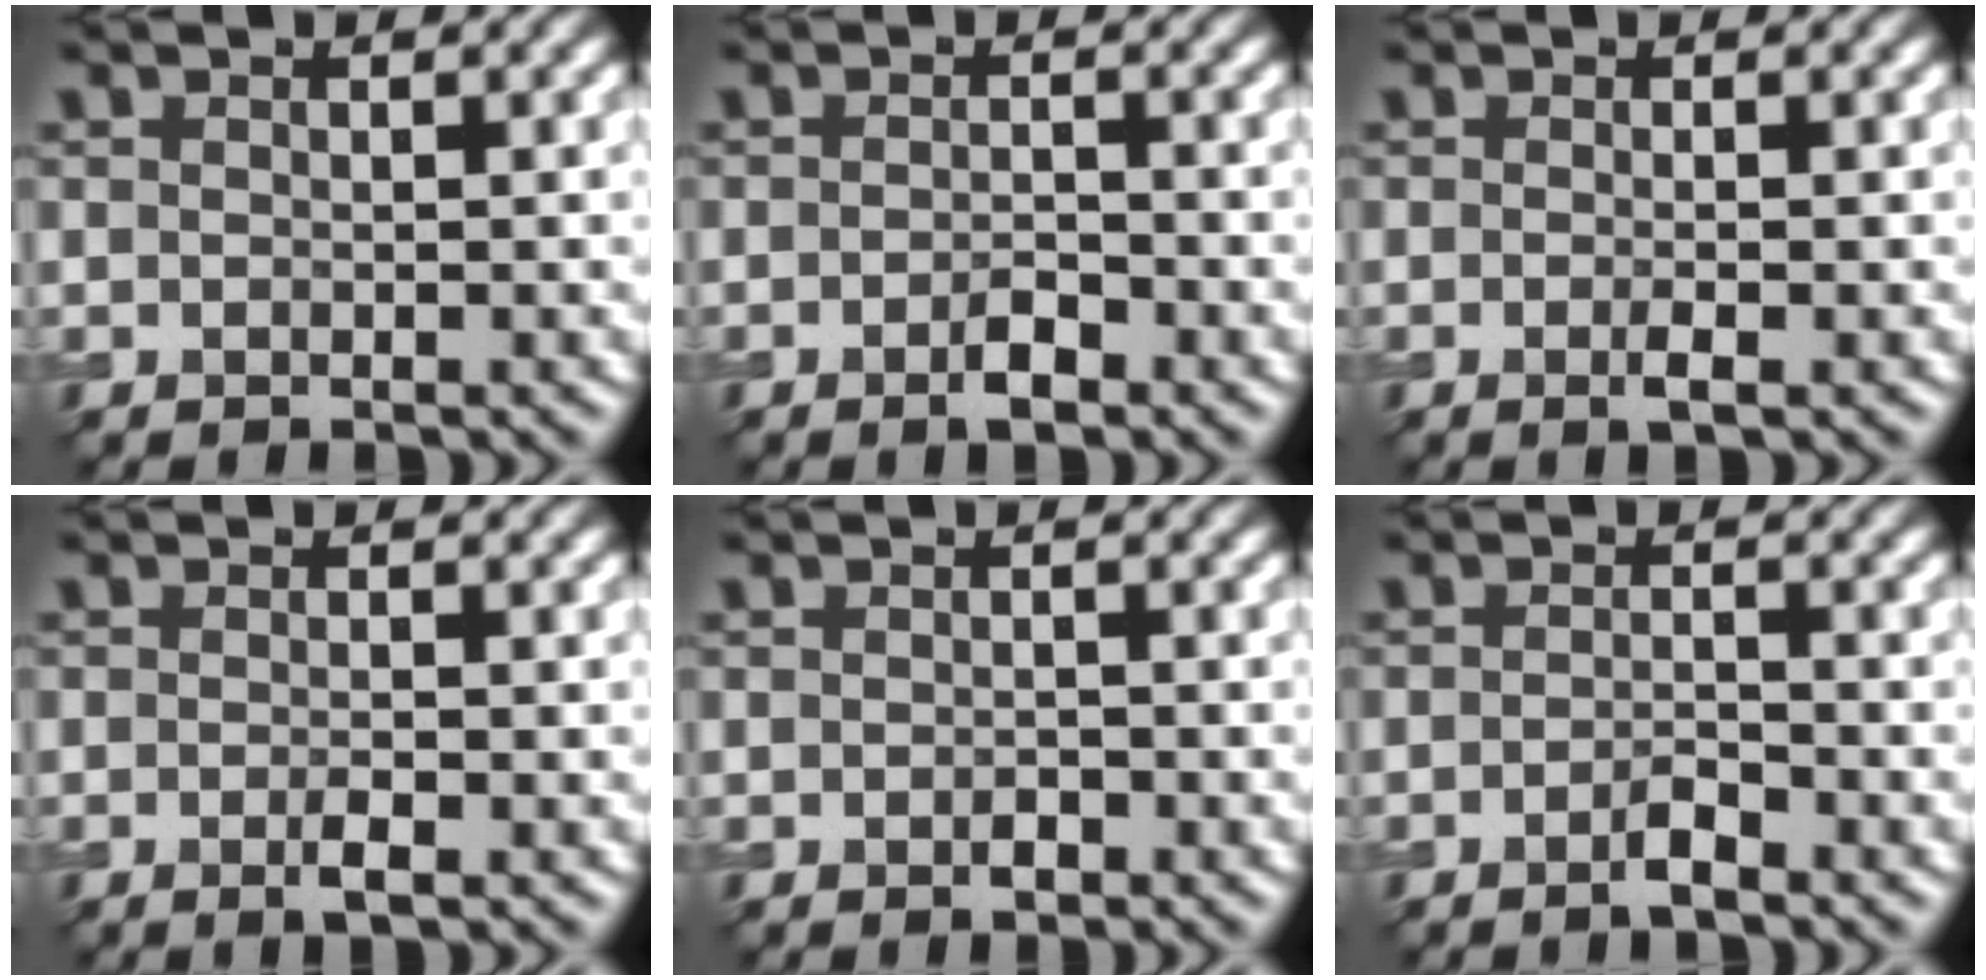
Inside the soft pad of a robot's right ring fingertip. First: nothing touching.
{"total": 1.7, "force": [-1.0, 0.5, 1.3], "torque": [-0.025, -0.001, -0.019]}
{"total": 1.1, "force": [-0.4, 0.1, 1.0], "torque": [-0.019, -0.004, -0.008]}
{"total": 1.3, "force": [-0.5, 0.2, 1.2], "torque": [-0.021, -0.003, -0.011]}
{"total": 0.8, "force": [-0.4, 0.5, 0.6], "torque": [-0.009, -0.001, -0.006]}
{"total": 1.5, "force": [-1.0, 0.3, 1.1], "torque": [-0.021, 0.001, -0.021]}